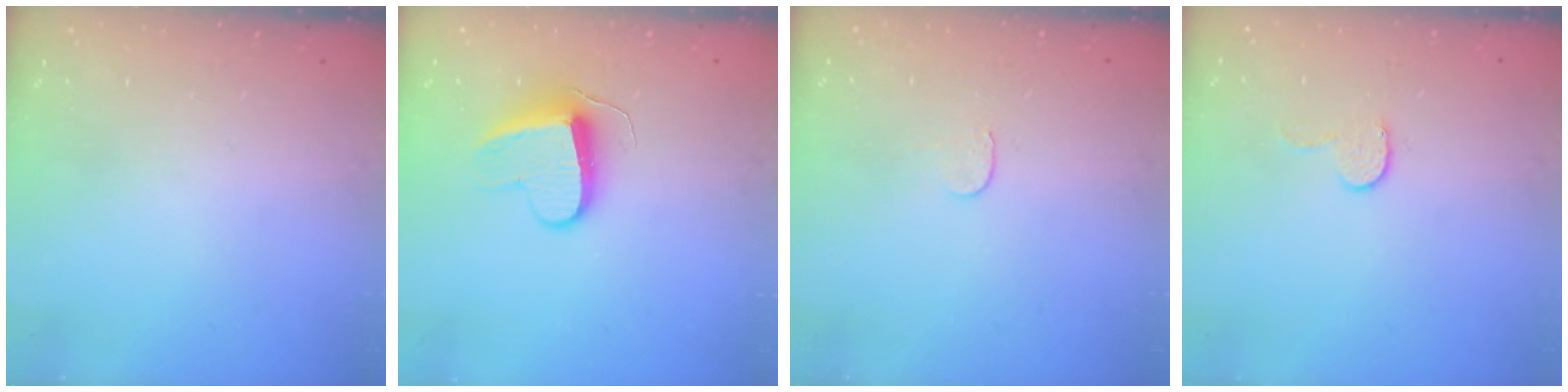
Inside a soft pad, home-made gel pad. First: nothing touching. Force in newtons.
{"total": 9.4, "press": 9.4, "slide": 0.4}
{"total": 3.8, "press": 3.8, "slide": 0.4}
{"total": 5.6, "press": 5.6, "slide": 0.5}